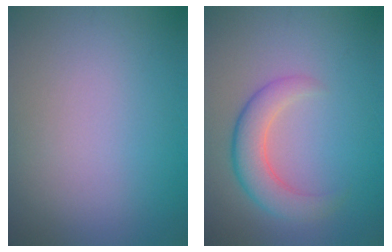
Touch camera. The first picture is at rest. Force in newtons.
{"total": 4.1, "press": 4.1, "slide": 0.4}